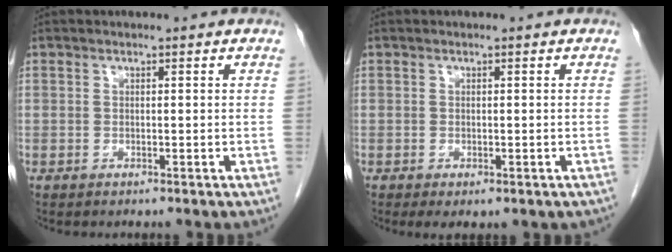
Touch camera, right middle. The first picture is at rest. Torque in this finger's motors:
{"motor_torque": [0.06, 0.02, 0.01, 0.03]}